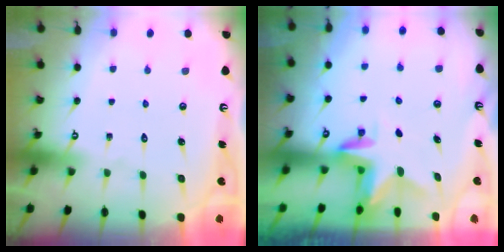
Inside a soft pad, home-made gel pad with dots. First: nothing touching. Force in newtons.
{"total": 3.1, "press": 3.1, "slide": 0.2}